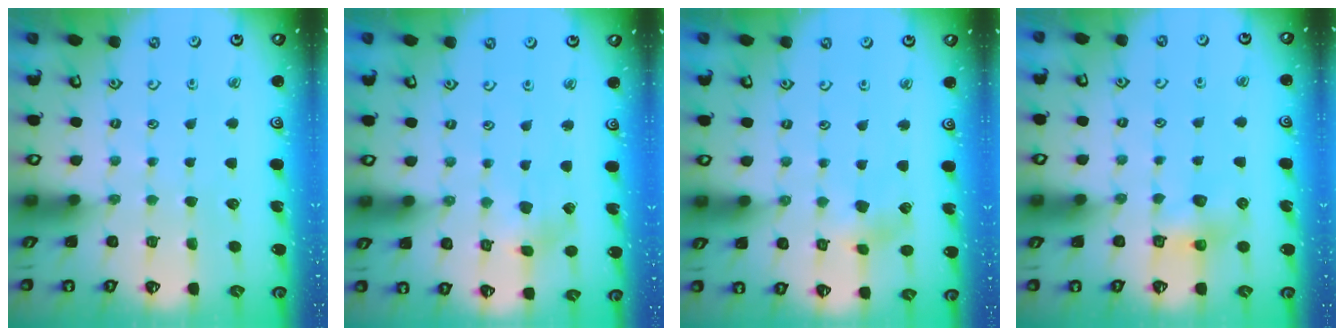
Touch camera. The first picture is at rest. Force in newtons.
{"total": 3.6, "press": 3.6, "slide": 0.5}
{"total": 4.1, "press": 4.1, "slide": 0.3}
{"total": 6.8, "press": 6.8, "slide": 0.3}